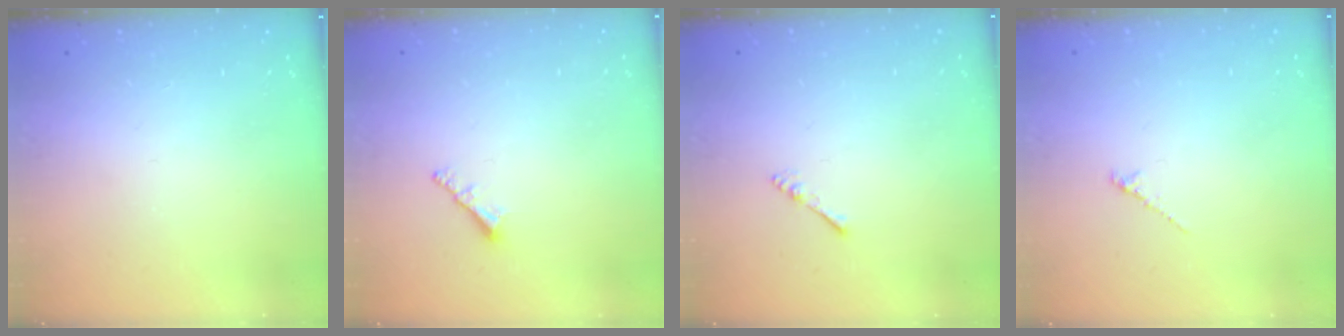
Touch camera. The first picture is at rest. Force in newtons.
{"total": 2.1, "press": 2.0, "slide": 0.5}
{"total": 2.2, "press": 2.2, "slide": 0.4}
{"total": 1.2, "press": 1.1, "slide": 0.4}